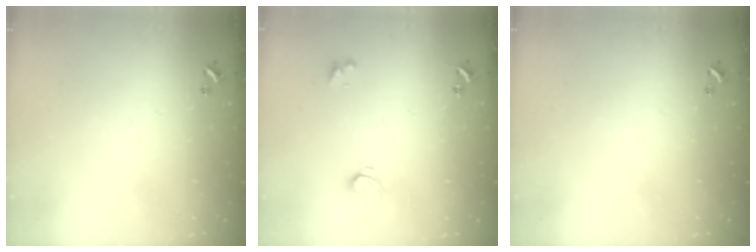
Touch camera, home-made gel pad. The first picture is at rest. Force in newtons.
{"total": 2.6, "press": 2.5, "slide": 0.3}
{"total": 0.0}